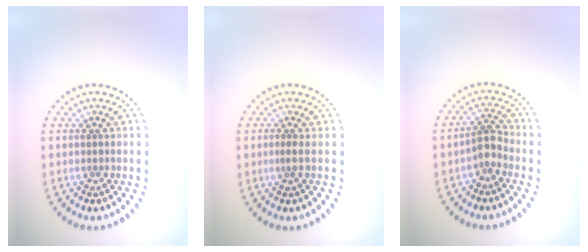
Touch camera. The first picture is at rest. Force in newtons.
{"total": 0.7, "press": 0.4, "slide": 0.6}
{"total": 2.1, "press": 1.6, "slide": 1.3}